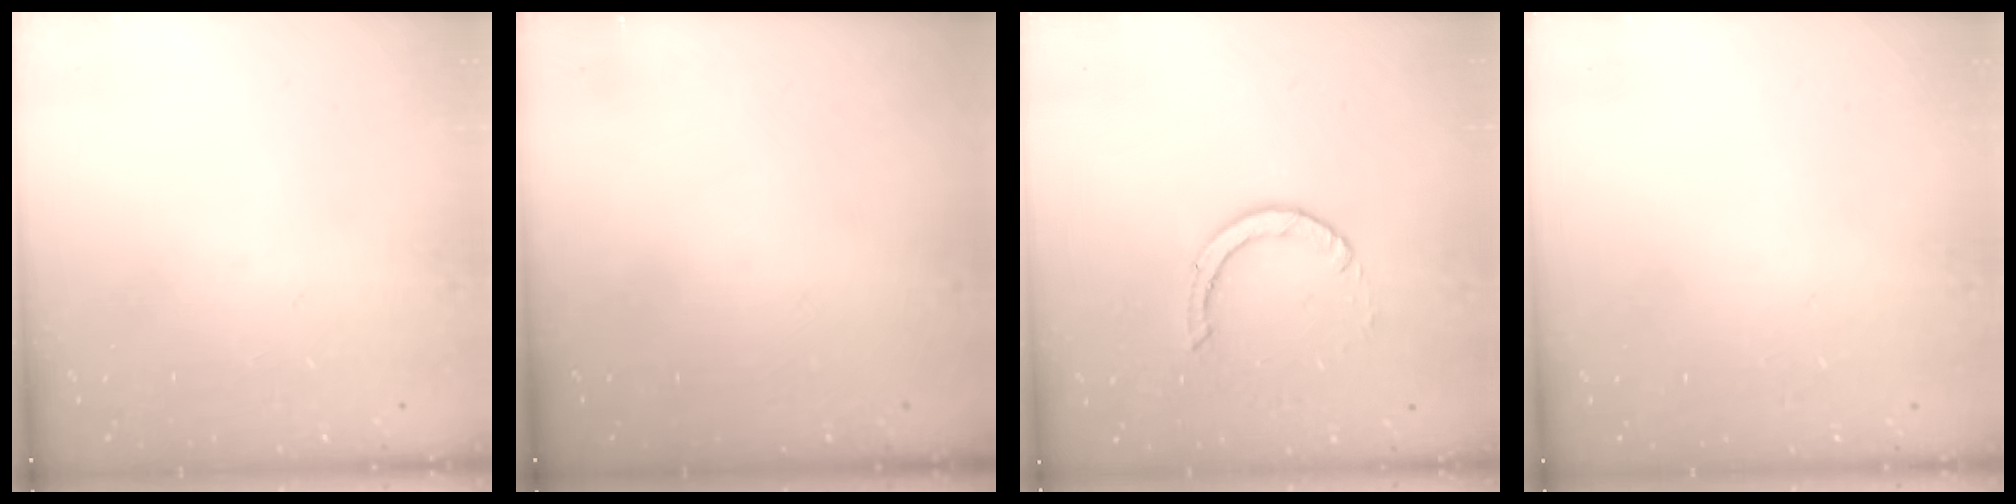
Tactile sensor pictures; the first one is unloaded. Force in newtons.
{"total": 0.0}
{"total": 3.6, "press": 3.6, "slide": 0.3}
{"total": 2.6, "press": 2.6, "slide": 0.2}